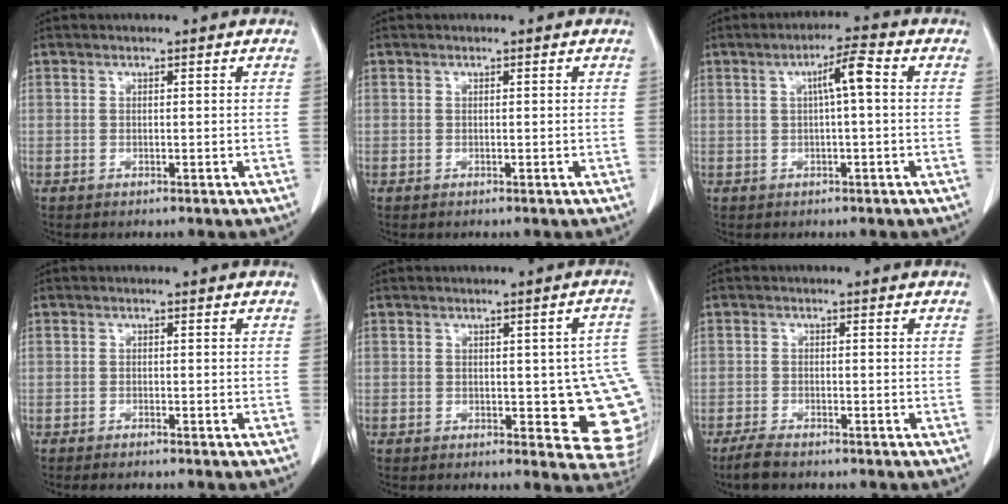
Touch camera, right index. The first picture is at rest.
{"total": 0.0}
{"total": 4.4, "force": [0.7, 0.3, 4.3], "torque": [-0.073, 0.013, 0.010]}
{"total": 1.2, "force": [-1.1, 0.0, 0.5], "torque": [-0.006, -0.002, -0.017]}
{"total": 11.2, "force": [-0.9, 4.2, 10.4], "torque": [-0.110, 0.006, -0.005]}
{"total": 2.9, "force": [-2.4, 0.8, 1.4], "torque": [-0.036, -0.005, -0.042]}